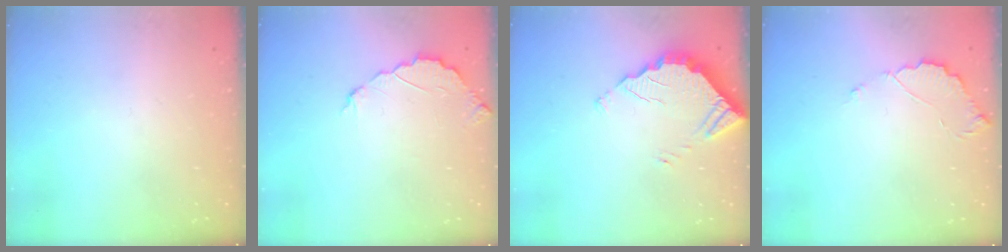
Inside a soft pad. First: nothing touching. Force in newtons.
{"total": 3.7, "press": 3.7, "slide": 0.3}
{"total": 3.5, "press": 3.5, "slide": 0.2}
{"total": 3.9, "press": 3.8, "slide": 0.3}